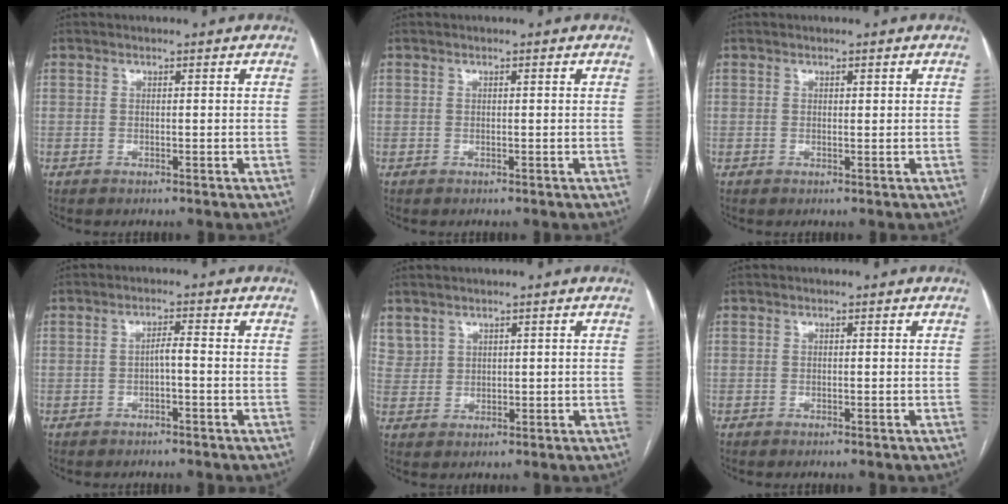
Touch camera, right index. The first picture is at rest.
{"total": 0.0}
{"total": 0.5, "force": [0.3, 0.2, 0.4], "torque": [-0.005, -0.001, 0.004]}
{"total": 1.9, "force": [-0.6, 0.2, 1.7], "torque": [-0.027, 0.004, -0.012]}
{"total": 3.0, "force": [2.2, 2.0, 0.4], "torque": [-0.004, 0.006, 0.052]}
{"total": 0.0}